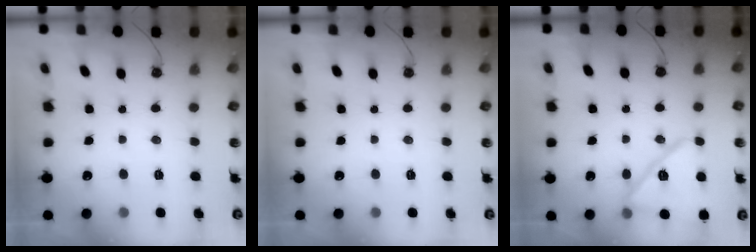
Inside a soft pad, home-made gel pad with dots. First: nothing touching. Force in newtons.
{"total": 0.0}
{"total": 15.2, "press": 15.1, "slide": 0.9}